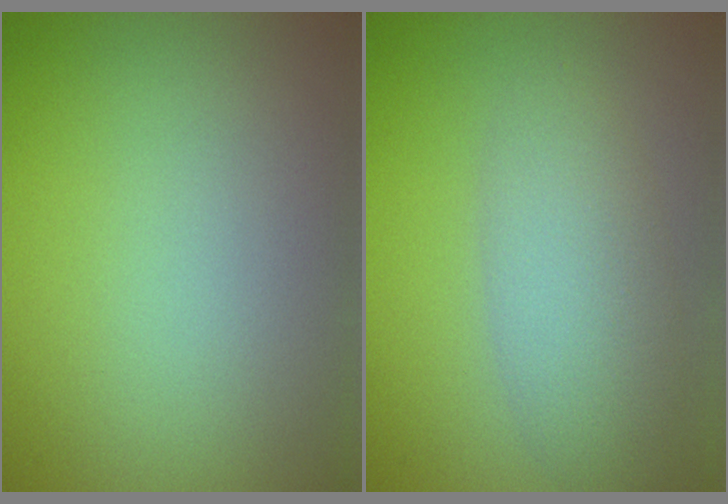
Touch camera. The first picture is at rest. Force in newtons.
{"total": 4.1, "press": 4.1, "slide": 0.2}